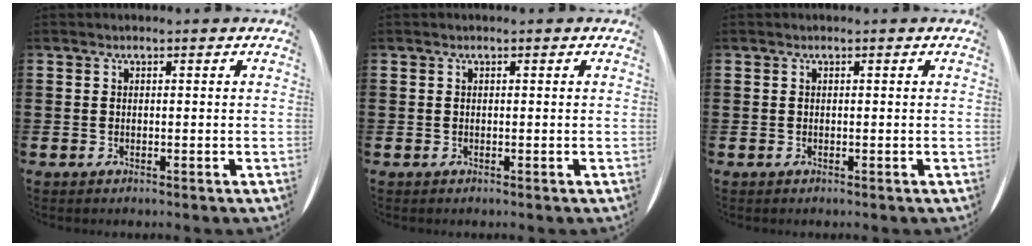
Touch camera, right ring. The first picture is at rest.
{"total": 0.0}
{"total": 0.0}